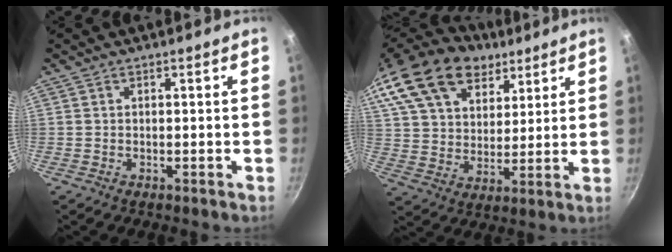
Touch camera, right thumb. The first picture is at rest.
{"total": 26.8, "force": [16.9, 16.3, 12.9], "torque": [-0.271, 0.005, 0.303]}